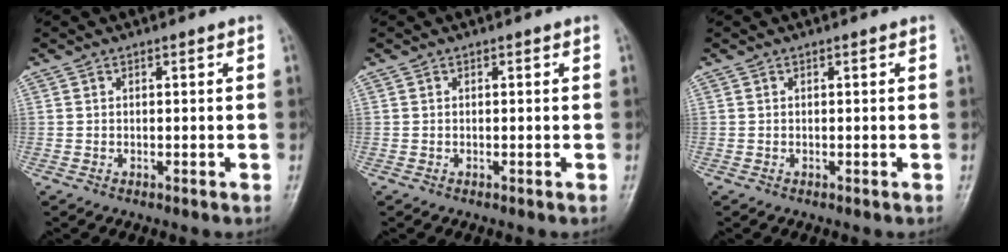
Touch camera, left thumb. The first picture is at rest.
{"total": 0.0}
{"total": 0.0}